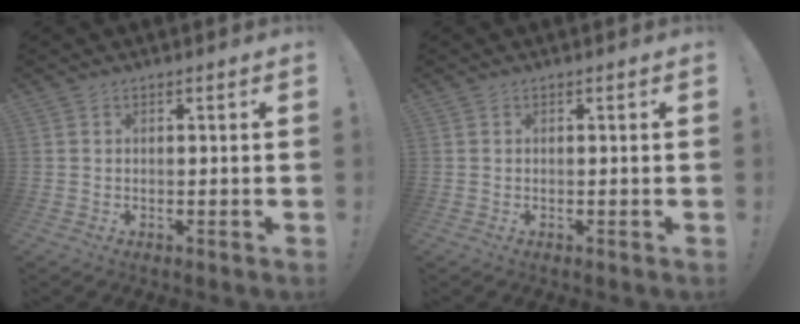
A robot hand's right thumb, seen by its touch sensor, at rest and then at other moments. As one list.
[{"total": 0.0}]